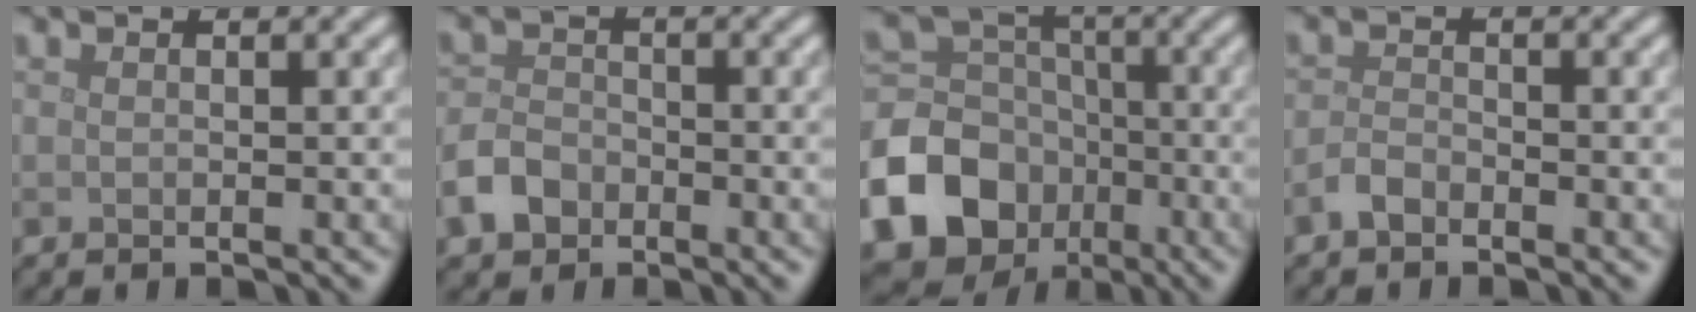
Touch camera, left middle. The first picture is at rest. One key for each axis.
{"total": 3.1, "fx": -1.7, "fy": 2.2, "fz": 1.3, "tx": -0.024, "ty": 0.002, "tz": -0.039}
{"total": 15.2, "fx": -6.4, "fy": 12.9, "fz": 5.0, "tx": -0.129, "ty": -0.049, "tz": -0.130}
{"total": 1.5, "fx": -1.1, "fy": 0.7, "fz": 0.7, "tx": -0.014, "ty": 0.004, "tz": -0.026}